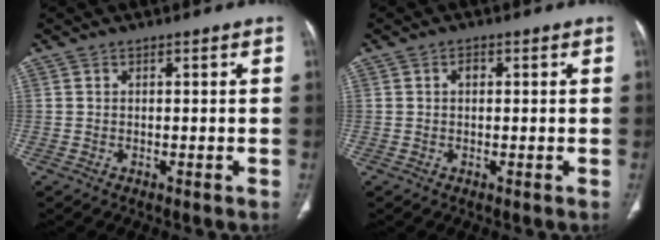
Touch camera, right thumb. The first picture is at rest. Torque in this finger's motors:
{"motor_torque": [0.56, 0.50, 0.36, 0.28, 0.00]}